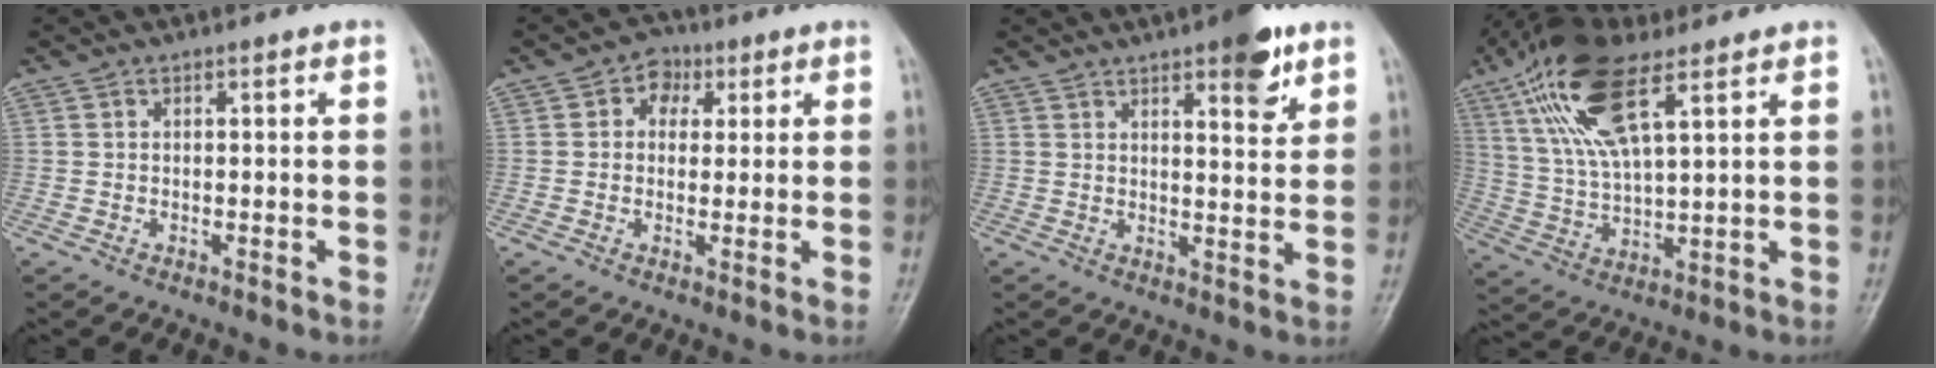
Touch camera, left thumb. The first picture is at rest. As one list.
[{"total": 4.9, "force": [1.6, 4.1, 2.3], "torque": [-0.005, 0.003, 0.017]}, {"total": 8.0, "force": [4.8, 2.6, 5.9], "torque": [-0.061, -0.024, 0.062]}, {"total": 15.9, "force": [8.2, 5.7, 12.4], "torque": [-0.246, -0.007, 0.156]}]